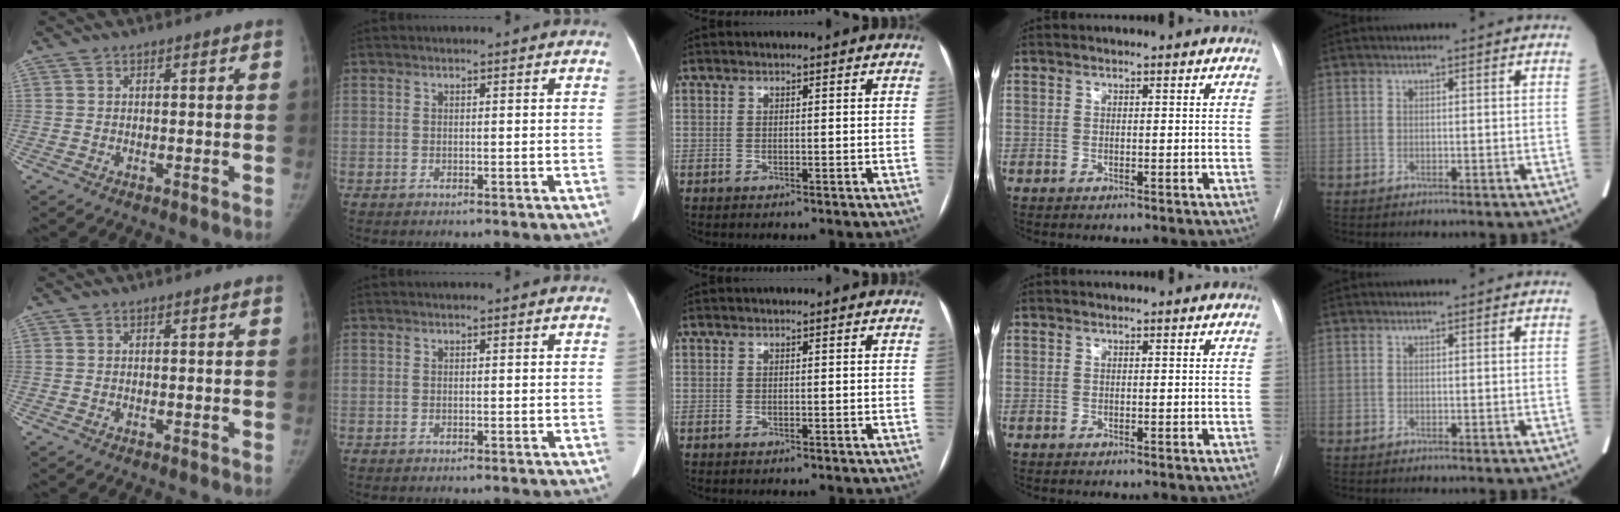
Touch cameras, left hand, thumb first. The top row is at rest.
{}